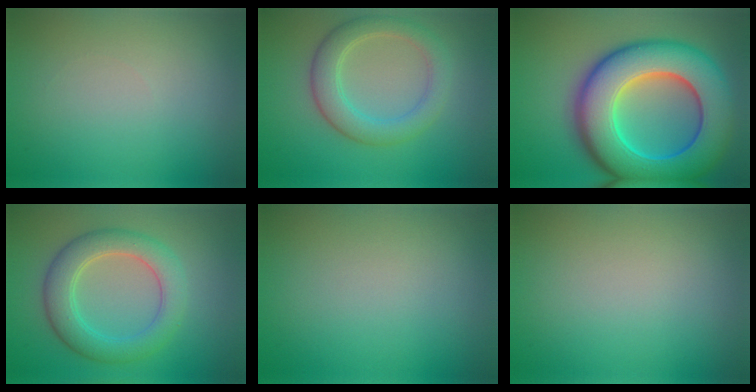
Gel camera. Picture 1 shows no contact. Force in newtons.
{"total": 4.2, "press": 4.2, "slide": 0.2}
{"total": 13.9, "press": 13.9, "slide": 0.2}
{"total": 5.1, "press": 5.1, "slide": 0.1}
{"total": 0.0}
{"total": 0.0}